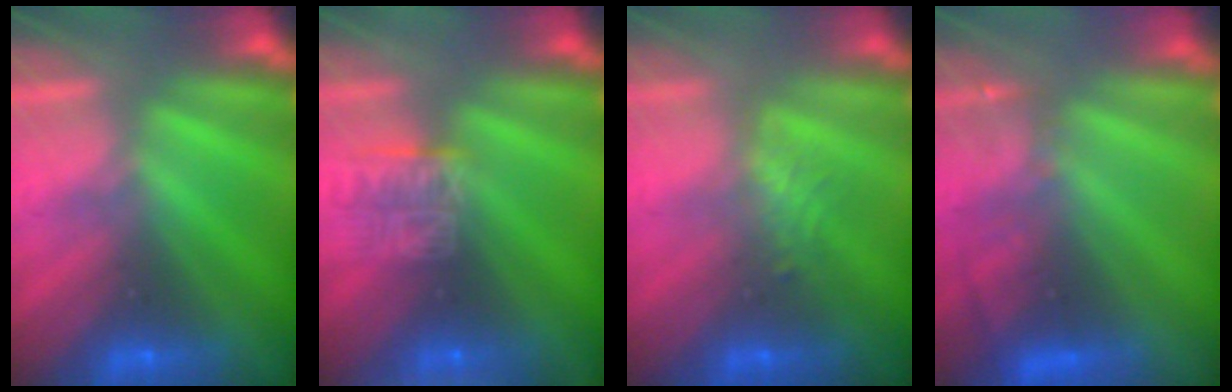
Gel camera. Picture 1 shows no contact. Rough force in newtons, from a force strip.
{"total": 11.8}
{"total": 2.4}
{"total": 2.9}